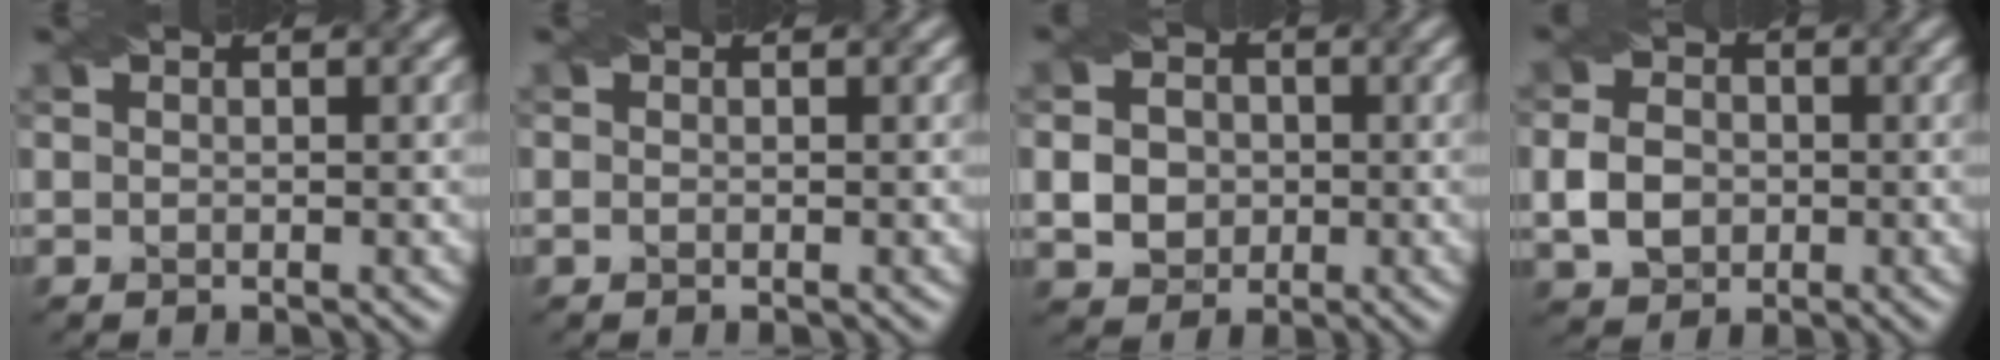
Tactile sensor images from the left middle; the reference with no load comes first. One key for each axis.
{"total": 0.0}
{"total": 3.9, "fx": -0.6, "fy": 3.4, "fz": 1.7, "tx": -0.030, "ty": -0.001, "tz": -0.019}
{"total": 3.7, "fx": -0.9, "fy": 3.0, "fz": 2.0, "tx": -0.042, "ty": -0.002, "tz": -0.021}